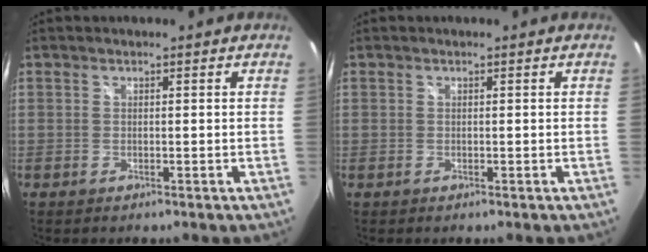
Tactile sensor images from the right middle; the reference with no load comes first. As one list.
[{"total": 0.0}]